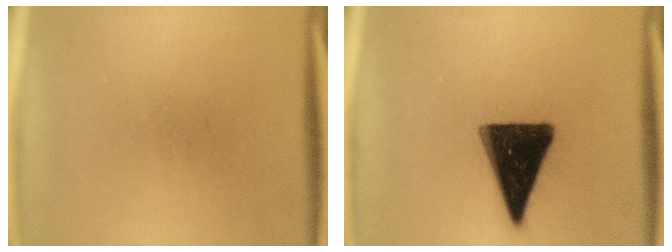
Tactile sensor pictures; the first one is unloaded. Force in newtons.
{"total": 16.1}